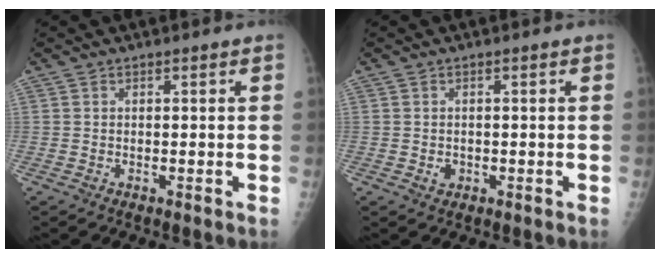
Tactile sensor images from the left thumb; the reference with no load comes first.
{"total": 1.2, "force": [-0.3, 1.1, 0.6], "torque": [-0.004, 0.002, -0.001]}